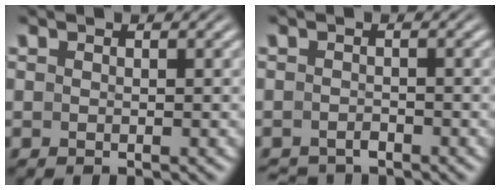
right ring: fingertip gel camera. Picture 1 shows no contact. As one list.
[{"total": 2.2, "force": [-2.2, 0.3, 0.0], "torque": [0.000, -0.015, -0.030]}]